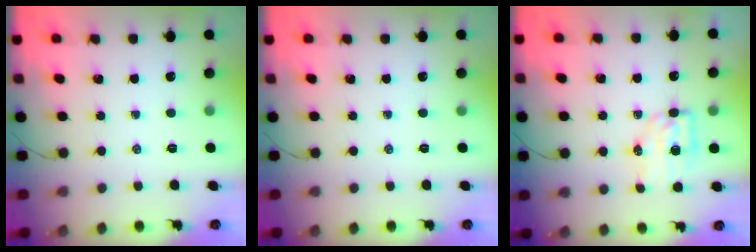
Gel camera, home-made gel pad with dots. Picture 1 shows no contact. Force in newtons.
{"total": 0.0}
{"total": 6.5, "press": 6.4, "slide": 1.0}